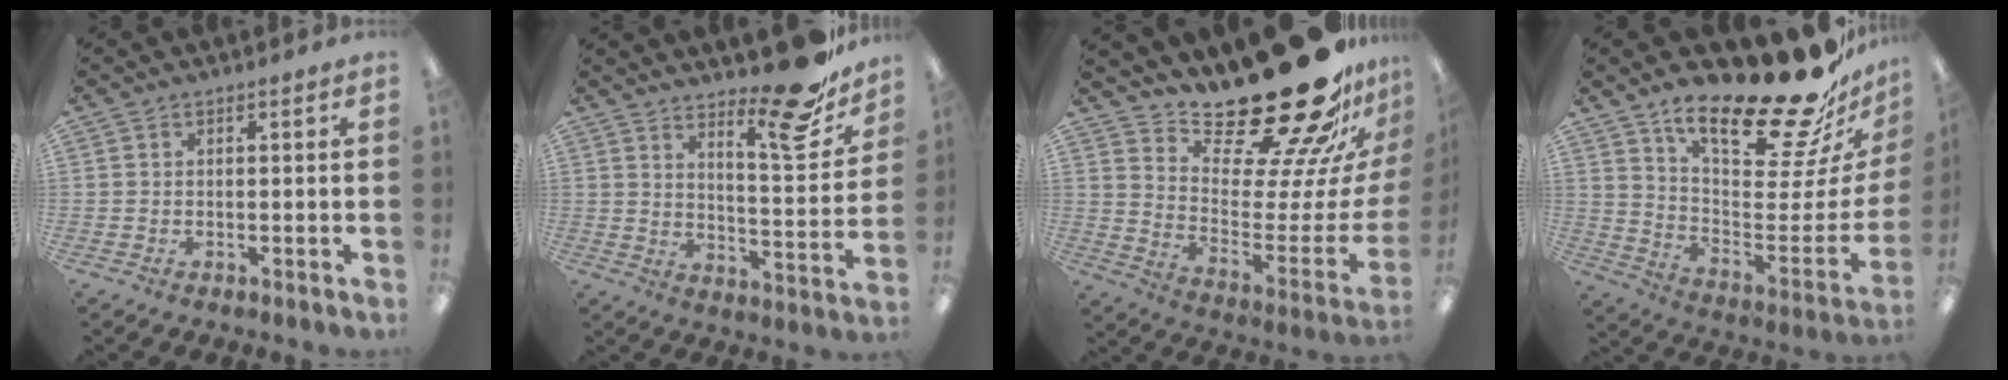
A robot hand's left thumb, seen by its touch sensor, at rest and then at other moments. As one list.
[{"total": 15.7, "force": [12.1, 4.0, 9.2], "torque": [-0.117, -0.091, 0.194]}, {"total": 29.0, "force": [22.8, 9.3, 15.3], "torque": [-0.194, -0.183, 0.387]}, {"total": 25.2, "force": [19.3, 6.8, 14.7], "torque": [-0.203, -0.147, 0.316]}]